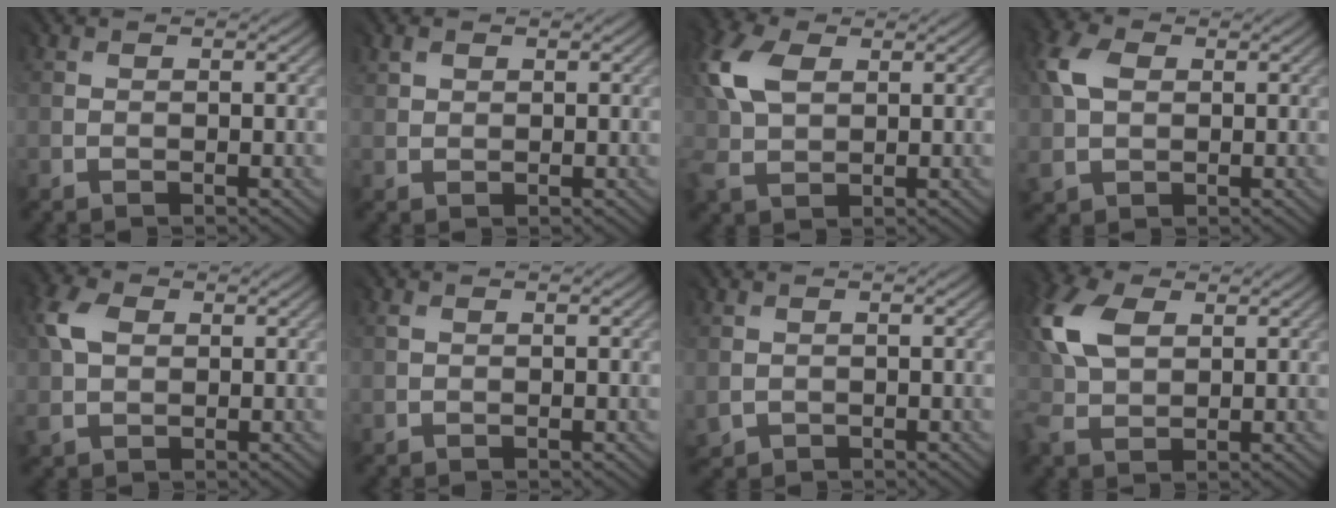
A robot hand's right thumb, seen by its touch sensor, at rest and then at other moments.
{"total": 1.9, "force": [1.6, 1.1, 0.3], "torque": [-0.006, 0.002, 0.029]}
{"total": 8.6, "force": [3.0, 5.6, 5.8], "torque": [-0.174, 0.021, 0.053]}
{"total": 5.3, "force": [1.5, 4.1, 2.9], "torque": [-0.098, 0.005, 0.025]}
{"total": 4.8, "force": [1.4, 3.8, 2.5], "torque": [-0.085, 0.005, 0.025]}
{"total": 0.7, "force": [0.4, 0.4, 0.4], "torque": [-0.008, 0.000, 0.009]}
{"total": 1.2, "force": [0.0, 1.2, -0.1], "torque": [-0.006, -0.007, 0.005]}
{"total": 9.7, "force": [3.4, 6.2, 6.5], "torque": [-0.193, 0.025, 0.060]}